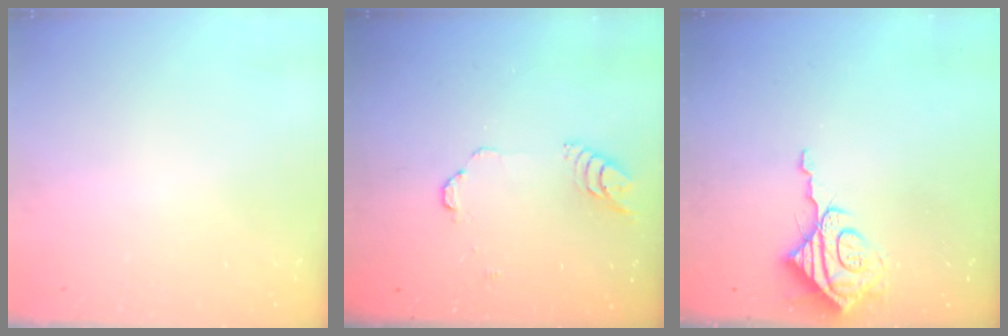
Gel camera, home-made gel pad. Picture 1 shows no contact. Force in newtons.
{"total": 3.9, "press": 3.9, "slide": 0.4}
{"total": 9.3, "press": 9.3, "slide": 1.0}